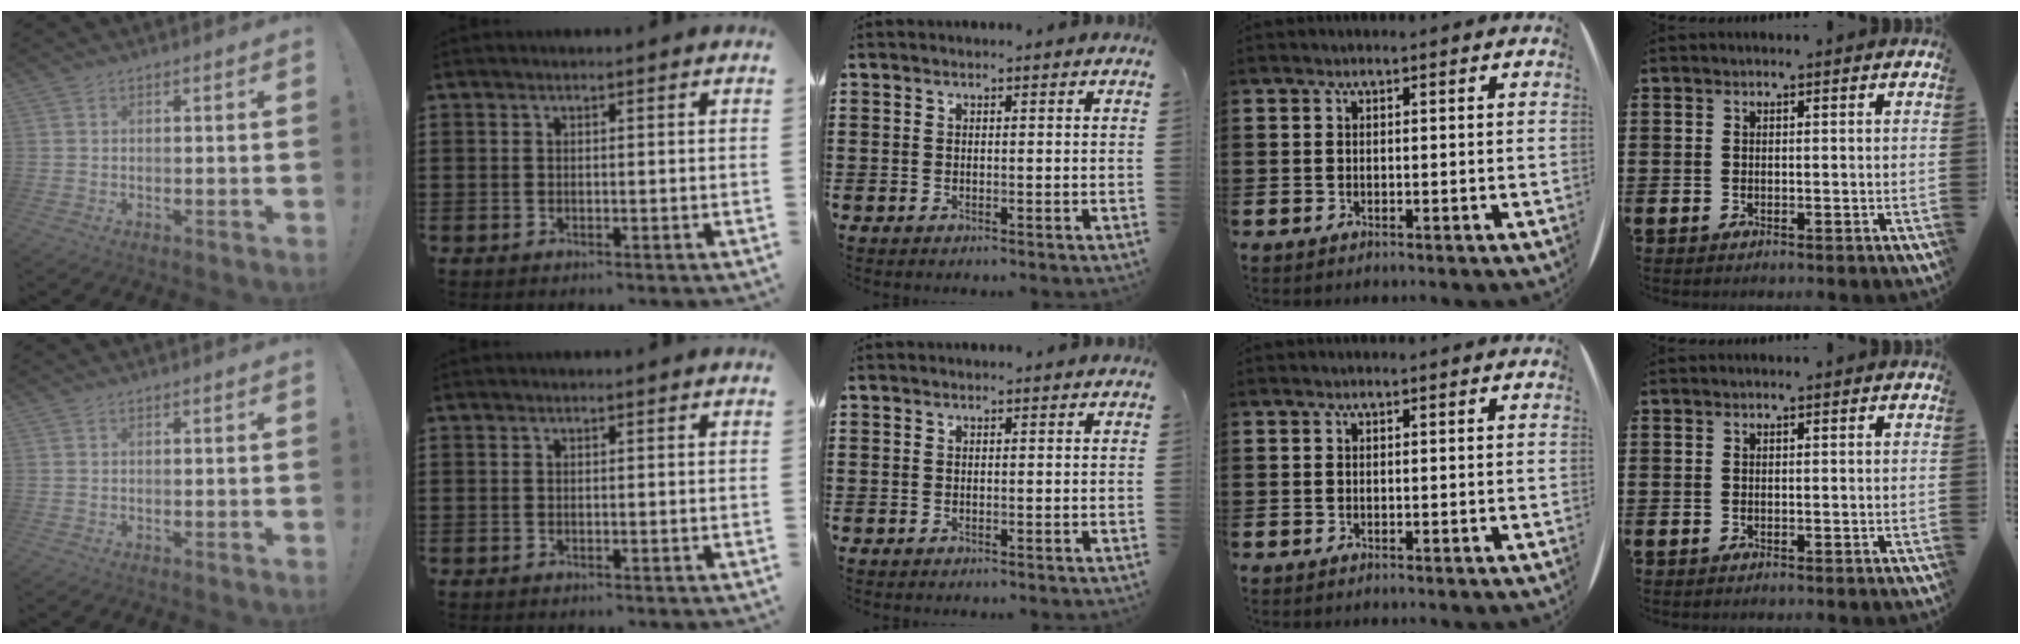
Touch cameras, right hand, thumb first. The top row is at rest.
{}